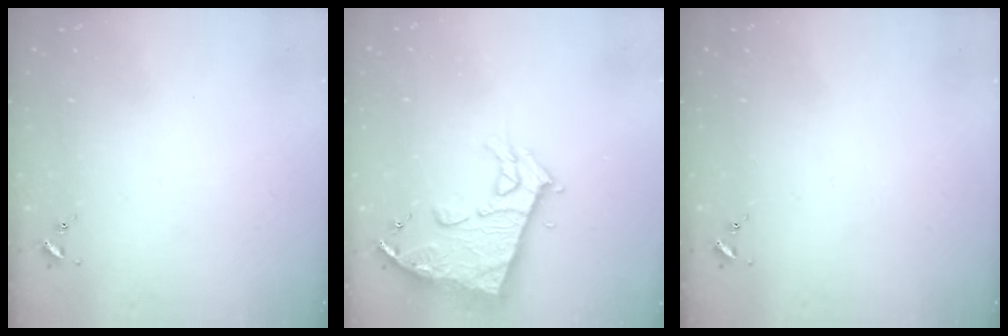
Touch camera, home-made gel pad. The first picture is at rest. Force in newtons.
{"total": 14.1, "press": 14.0, "slide": 1.5}
{"total": 0.0}